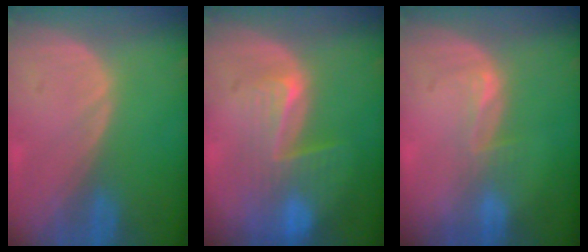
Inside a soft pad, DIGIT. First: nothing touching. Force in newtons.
{"total": 8.0, "press": 7.1, "slide": 3.7}
{"total": 2.6, "press": 2.0, "slide": 1.6}